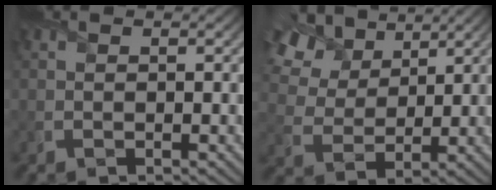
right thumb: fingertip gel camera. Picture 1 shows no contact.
{"total": 11.4, "force": [6.9, 6.4, 6.4], "torque": [-0.192, 0.032, 0.118]}